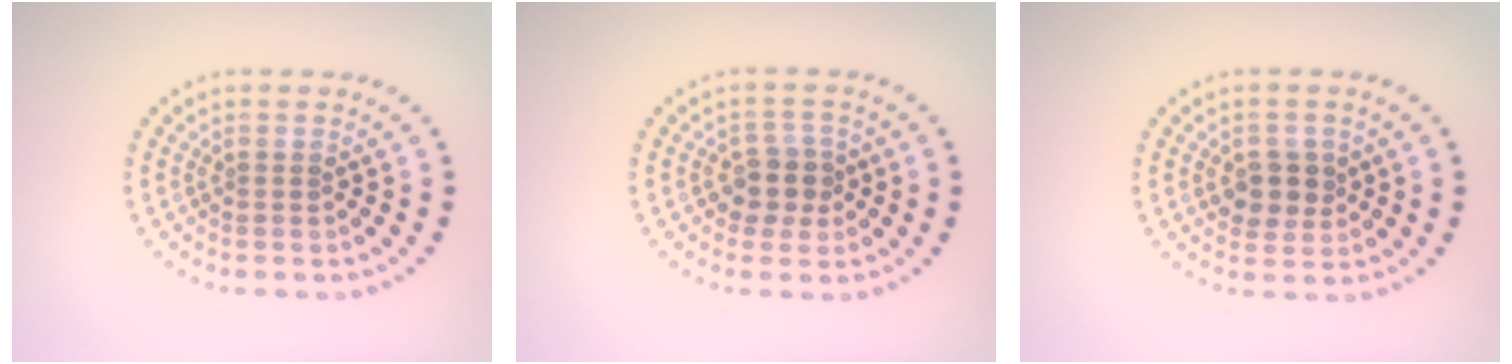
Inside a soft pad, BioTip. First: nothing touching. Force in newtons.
{"total": 2.7, "press": 2.5, "slide": 1.1}
{"total": 2.9, "press": 2.8, "slide": 0.8}